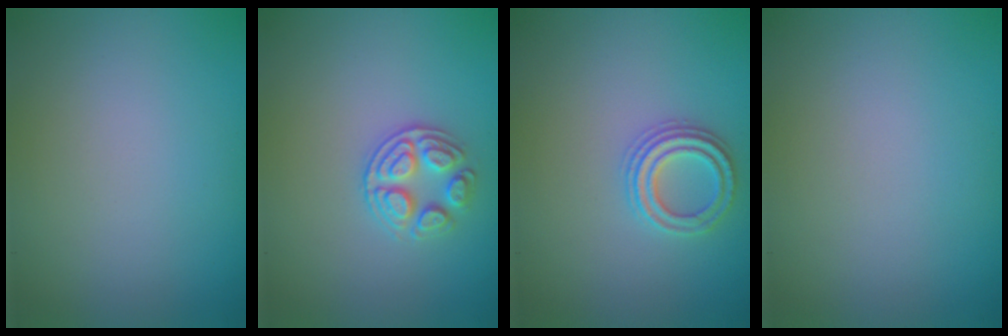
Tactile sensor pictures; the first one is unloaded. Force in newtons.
{"total": 2.7, "press": 2.5, "slide": 0.9}
{"total": 2.3, "press": 2.3, "slide": 0.3}
{"total": 0.0}